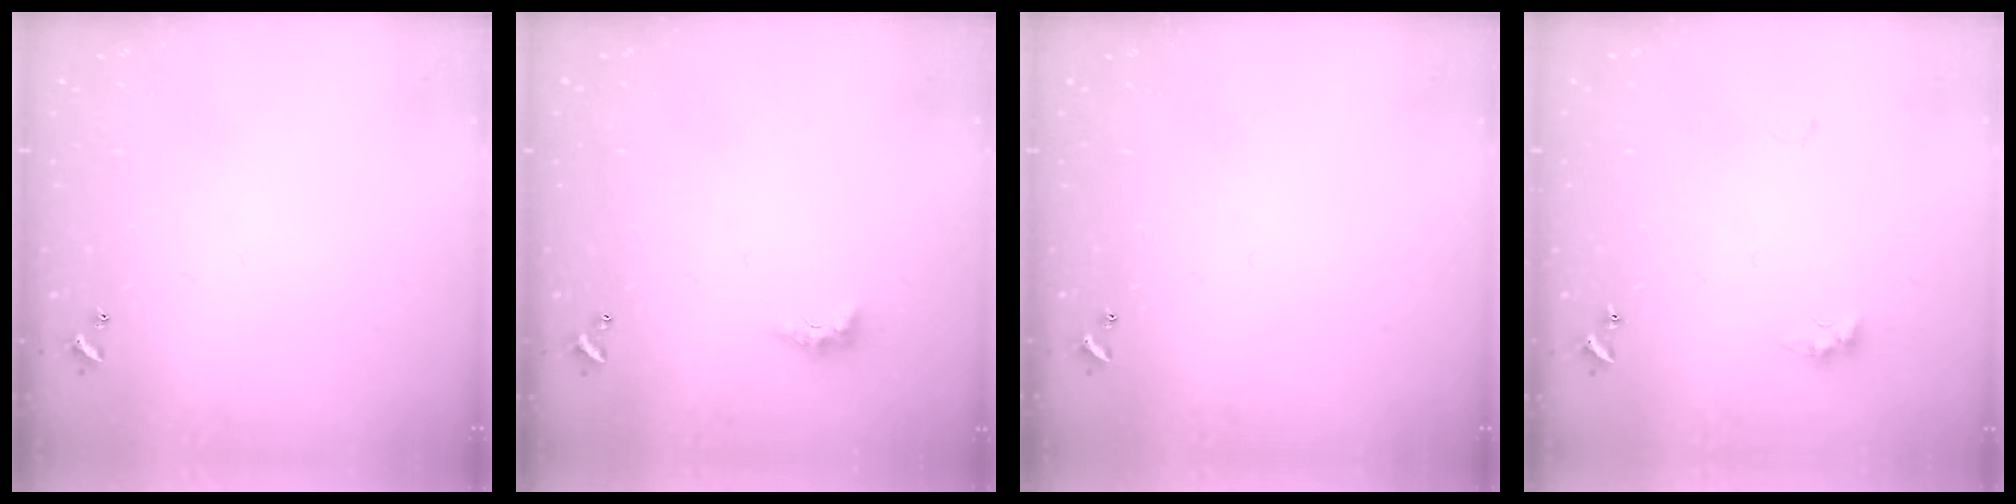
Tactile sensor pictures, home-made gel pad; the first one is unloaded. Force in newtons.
{"total": 2.3, "press": 2.2, "slide": 0.7}
{"total": 0.0}
{"total": 4.9, "press": 4.8, "slide": 0.7}